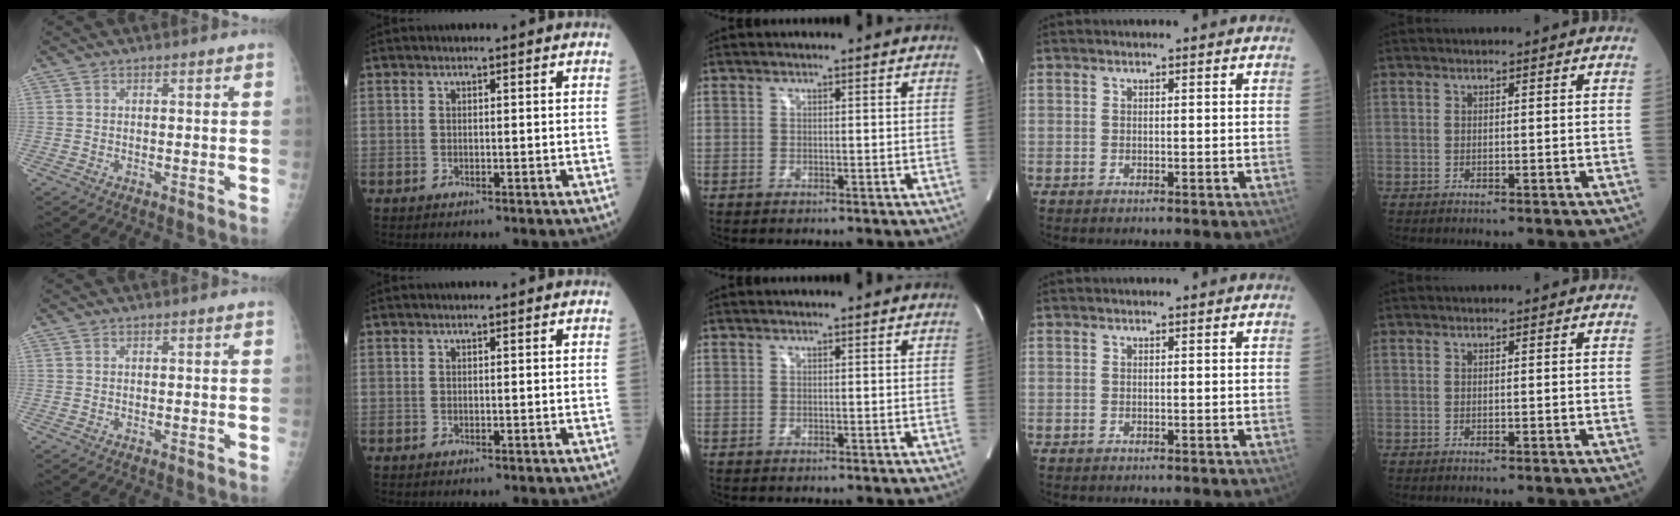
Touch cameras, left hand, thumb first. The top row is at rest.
{}